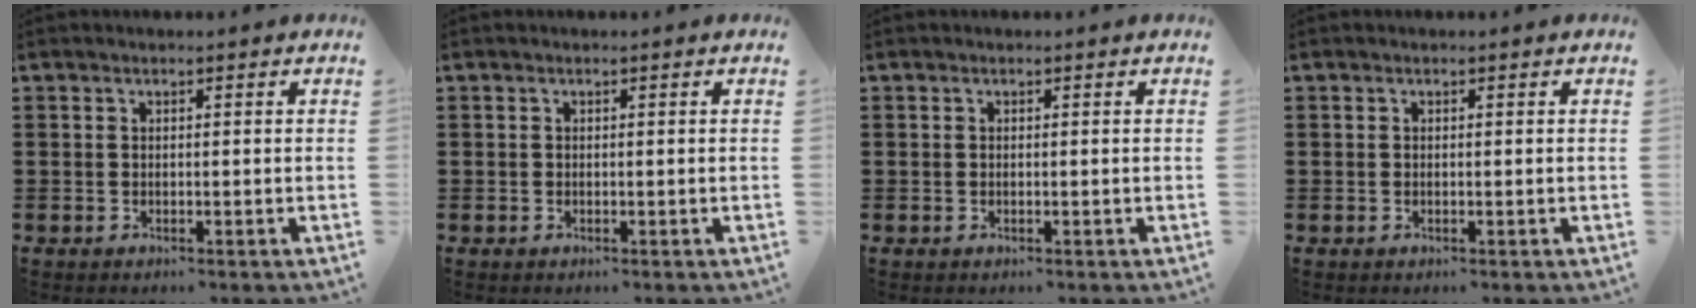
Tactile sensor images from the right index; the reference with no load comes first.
{"total": 0.0}
{"total": 0.0}
{"total": 0.0}